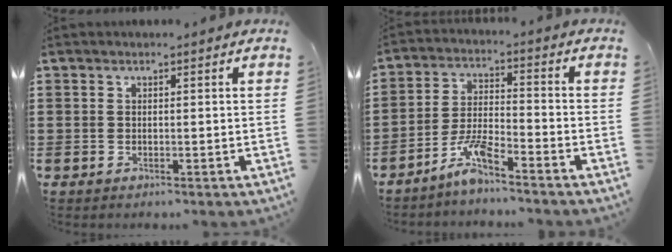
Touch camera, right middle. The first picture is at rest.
{"total": 6.2, "force": [-4.9, 0.5, 3.8], "torque": [-0.084, -0.009, -0.094]}